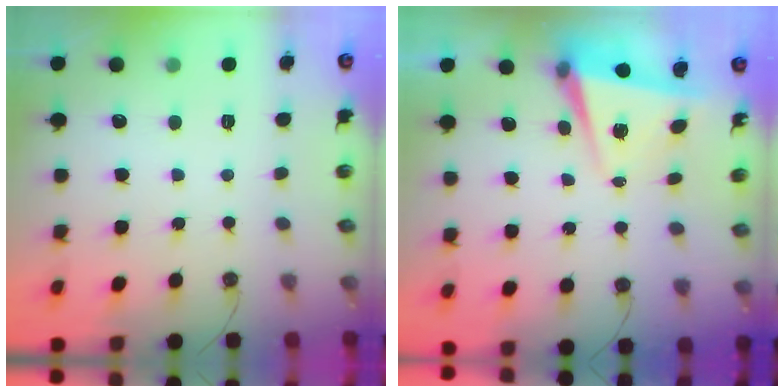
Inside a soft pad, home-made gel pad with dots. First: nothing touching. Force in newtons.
{"total": 6.9, "press": 6.8, "slide": 0.8}